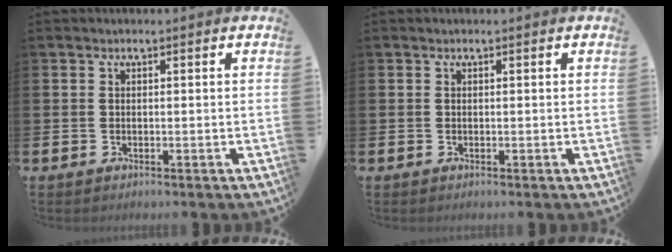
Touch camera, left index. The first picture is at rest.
{"total": 0.0}